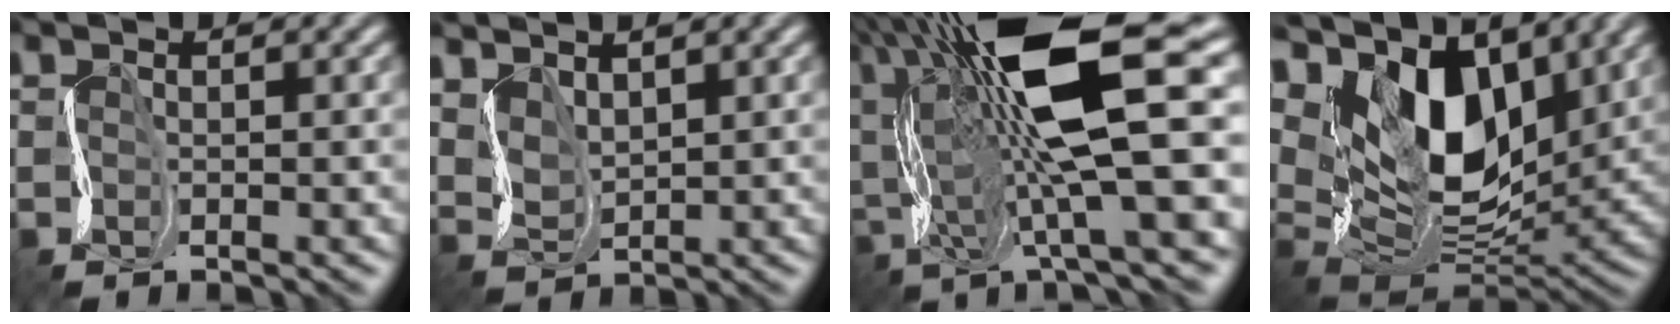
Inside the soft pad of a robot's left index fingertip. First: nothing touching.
{"total": 3.3, "force": [2.9, 1.4, 0.6], "torque": [-0.029, 0.003, 0.067]}
{"total": 14.4, "force": [3.5, 3.6, 13.4], "torque": [-0.241, 0.013, 0.064]}
{"total": 13.6, "force": [7.4, 7.3, 8.8], "torque": [-0.155, 0.015, 0.122]}